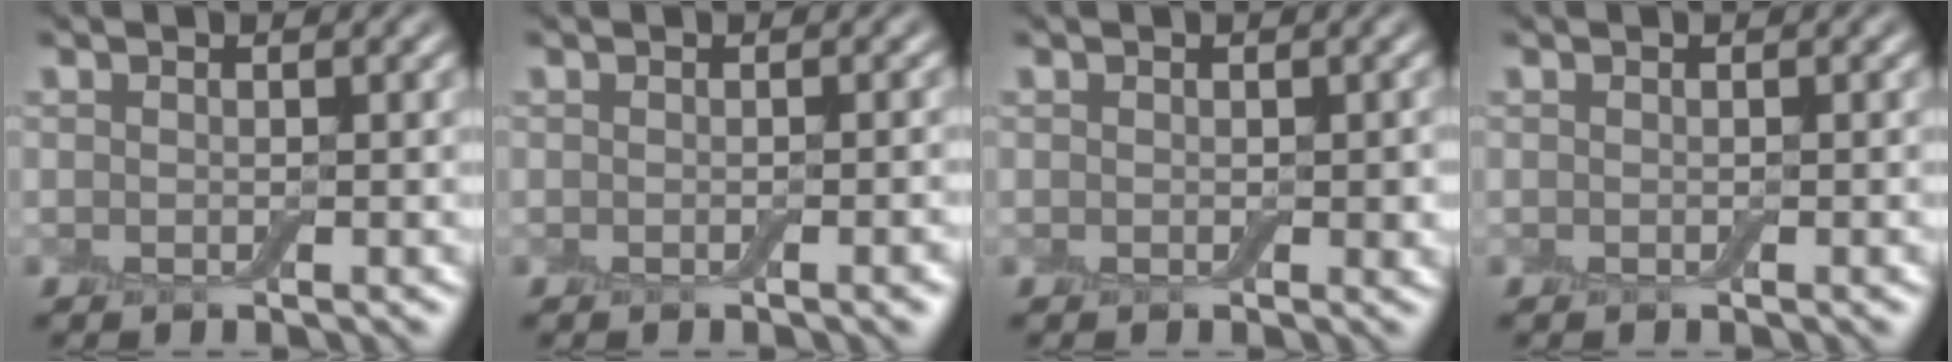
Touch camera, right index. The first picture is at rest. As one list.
[{"total": 1.5, "force": [-0.5, 0.3, 1.4], "torque": [-0.012, 0.001, -0.006]}, {"total": 0.9, "force": [0.1, 0.6, 0.6], "torque": [-0.006, -0.002, 0.000]}, {"total": 0.0}]